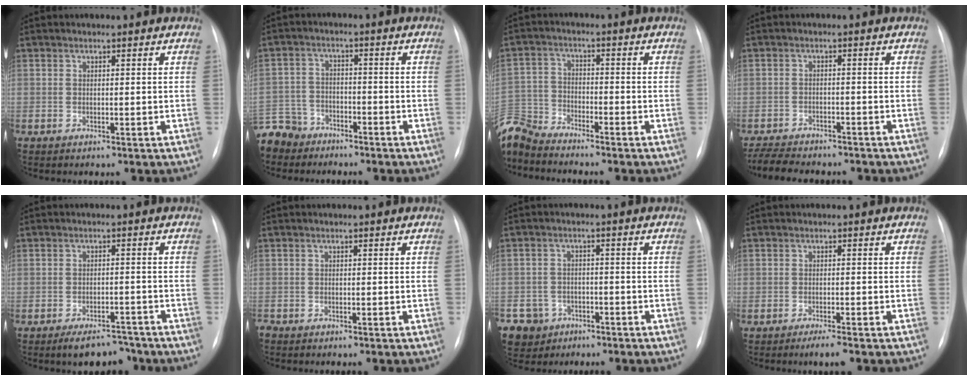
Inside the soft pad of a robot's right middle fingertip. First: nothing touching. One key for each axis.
{"total": 9.6, "fx": -7.9, "fy": 5.3, "fz": 1.2, "tx": -0.044, "ty": 0.000, "tz": -0.148}
{"total": 8.9, "fx": -8.7, "fy": 1.3, "fz": 1.2, "tx": -0.037, "ty": 0.004, "tz": -0.178}
{"total": 10.0, "fx": -8.9, "fy": 2.6, "fz": 3.7, "tx": -0.069, "ty": -0.007, "tz": -0.131}
{"total": 5.7, "fx": -4.7, "fy": 2.3, "fz": 2.3, "tx": -0.029, "ty": -0.001, "tz": -0.069}
{"total": 0.7, "fx": -0.6, "fy": 0.2, "fz": 0.1, "tx": -0.002, "ty": -0.001, "tz": -0.011}
{"total": 7.1, "fx": -4.1, "fy": 5.8, "fz": 0.5, "tx": -0.015, "ty": 0.007, "tz": -0.062}
{"total": 2.2, "fx": -1.7, "fy": 0.0, "fz": 1.5, "tx": -0.028, "ty": -0.005, "tz": -0.029}